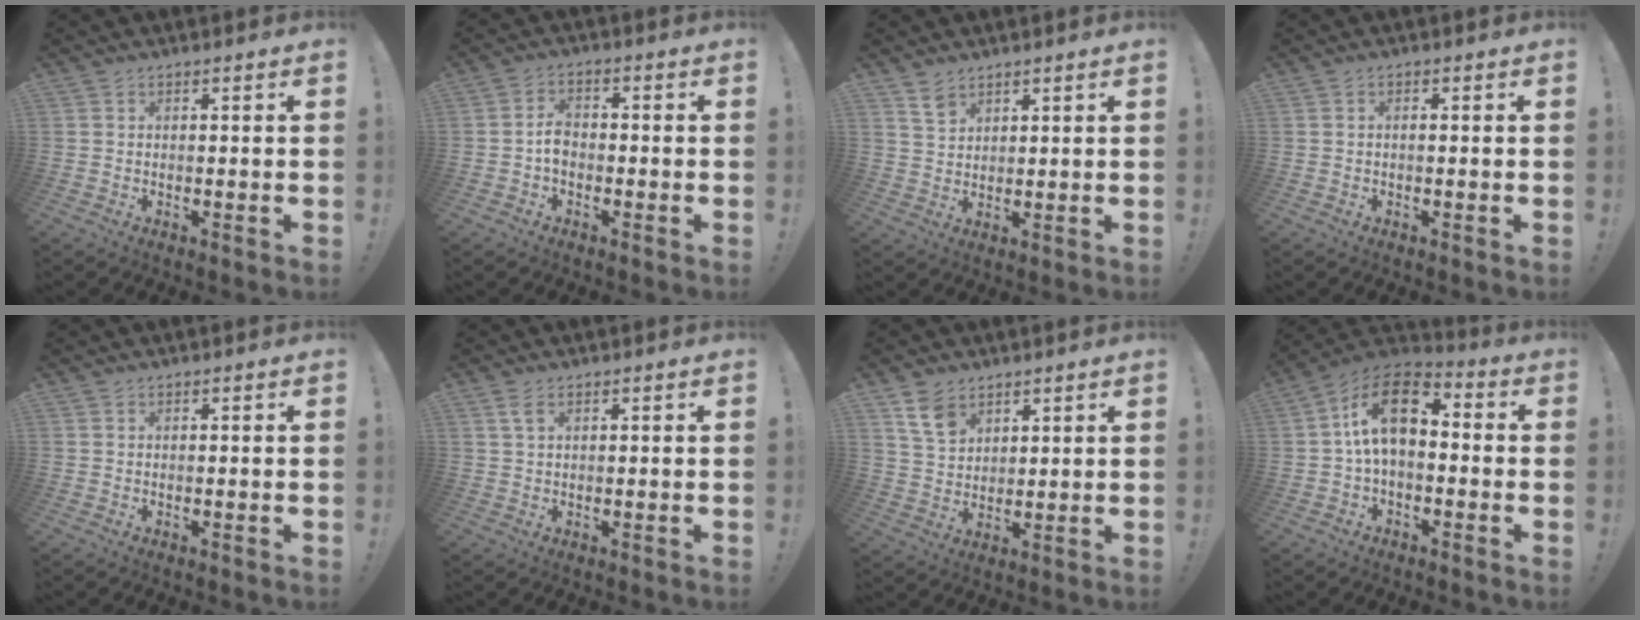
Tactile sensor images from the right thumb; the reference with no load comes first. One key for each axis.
{"total": 4.1, "fx": -1.2, "fy": 2.7, "fz": 2.8, "tx": -0.052, "ty": 0.002, "tz": -0.023}
{"total": 4.7, "fx": 3.5, "fy": 2.8, "fz": 1.6, "tx": -0.021, "ty": -0.020, "tz": 0.065}
{"total": 0.8, "fx": -0.3, "fy": 0.0, "fz": 0.8, "tx": -0.015, "ty": 0.000, "tz": -0.006}
{"total": 0.0}
{"total": 2.7, "fx": 1.2, "fy": 1.2, "fz": 2.0, "tx": -0.037, "ty": 0.000, "tz": 0.022}
{"total": 8.7, "fx": 5.6, "fy": 5.8, "fz": 3.5, "tx": -0.053, "ty": -0.030, "tz": 0.109}
{"total": 14.9, "fx": 2.2, "fy": 9.2, "fz": 11.5, "tx": -0.187, "ty": 0.012, "tz": 0.041}